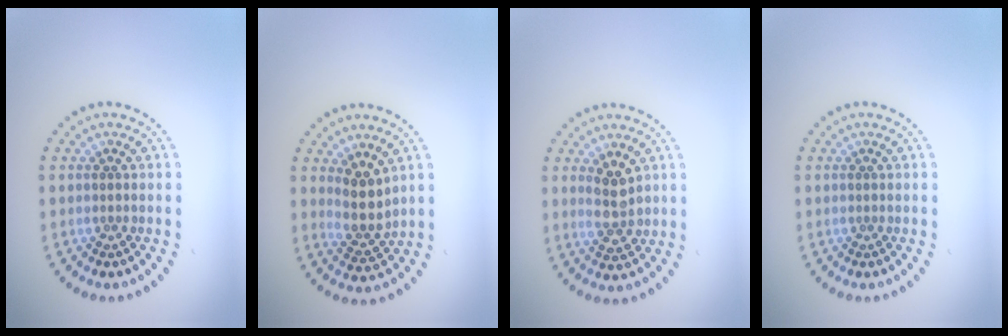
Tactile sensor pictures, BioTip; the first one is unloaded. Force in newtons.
{"total": 3.0, "press": 2.5, "slide": 1.6}
{"total": 2.7, "press": 2.6, "slide": 0.8}
{"total": 0.0}